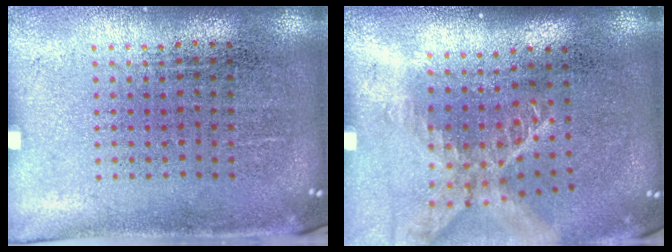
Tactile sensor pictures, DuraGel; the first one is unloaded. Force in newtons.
{"total": 1.7, "press": 1.3, "slide": 1.1}